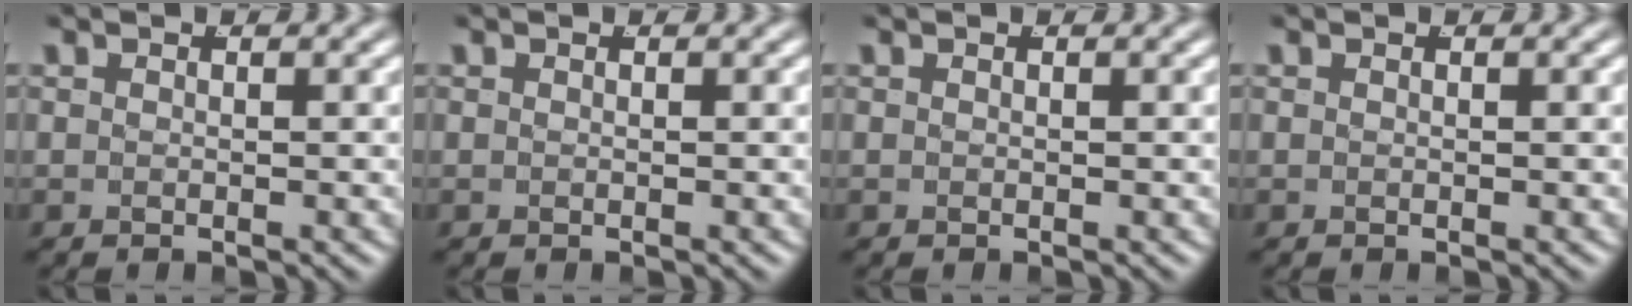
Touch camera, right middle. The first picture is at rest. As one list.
[{"total": 0.0}, {"total": 0.0}, {"total": 0.0}]